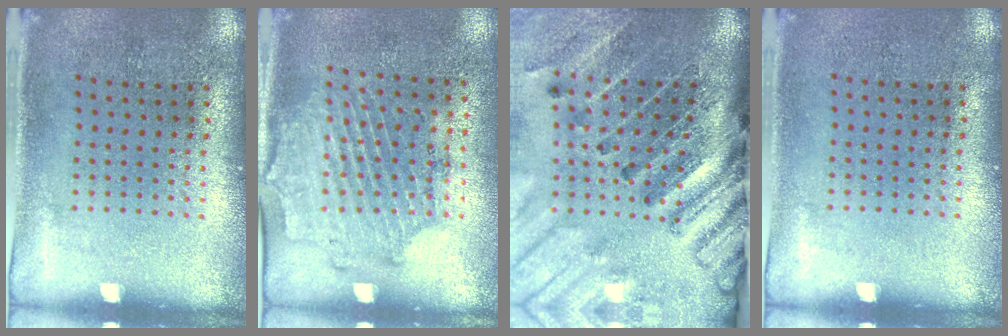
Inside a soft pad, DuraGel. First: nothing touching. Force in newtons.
{"total": 1.7, "press": 1.4, "slide": 0.9}
{"total": 4.5, "press": 3.4, "slide": 2.9}
{"total": 0.0}